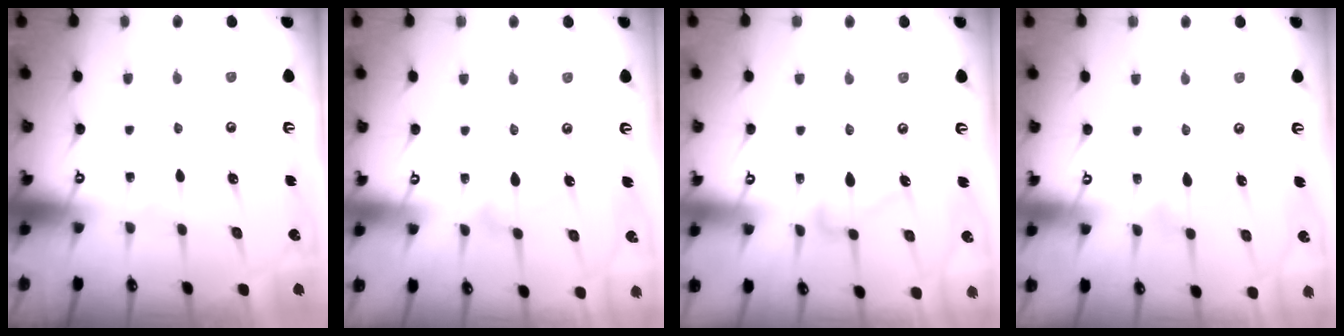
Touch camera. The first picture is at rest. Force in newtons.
{"total": 4.3, "press": 4.3, "slide": 0.1}
{"total": 9.5, "press": 9.5, "slide": 0.5}
{"total": 6.3, "press": 6.3, "slide": 0.3}